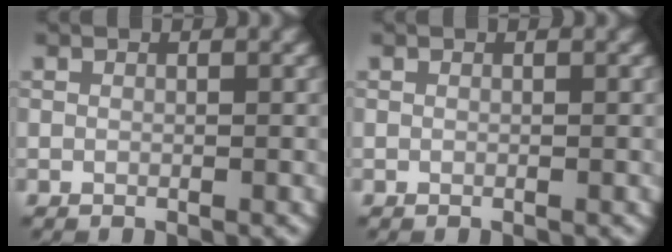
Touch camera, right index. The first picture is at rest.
{"total": 0.0}